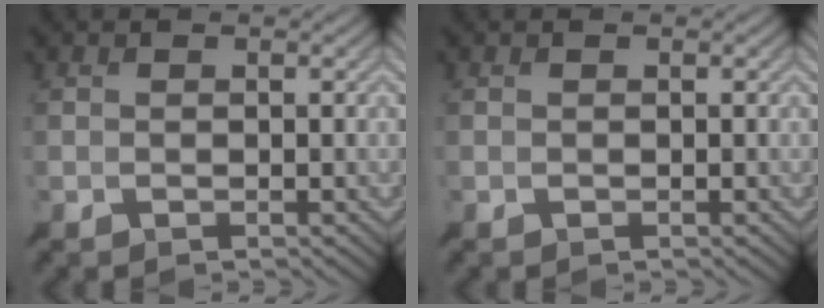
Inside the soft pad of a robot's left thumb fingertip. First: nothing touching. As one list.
[{"total": 0.0}]